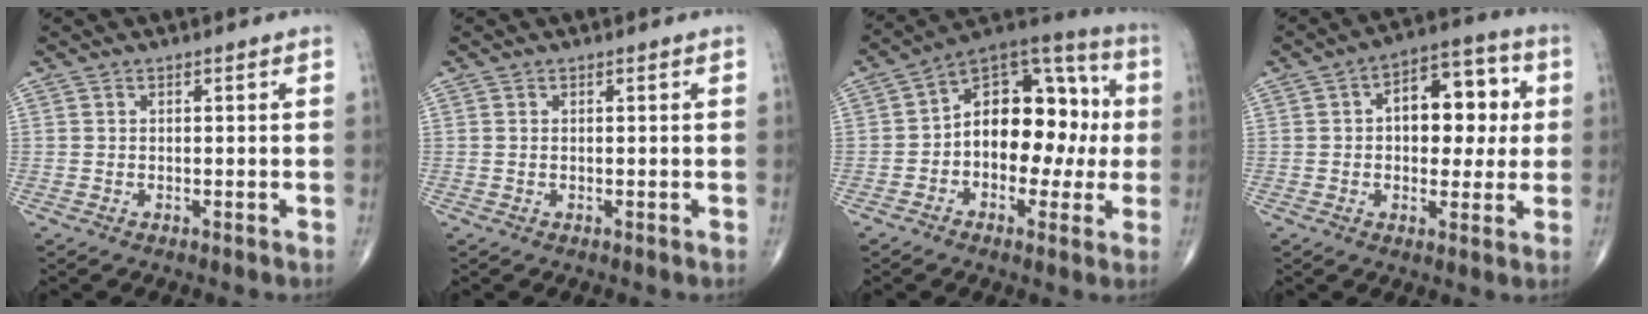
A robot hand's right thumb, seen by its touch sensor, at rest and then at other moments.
{"total": 0.0}
{"total": 17.4, "force": [-0.5, 11.1, 13.4], "torque": [-0.150, 0.052, -0.020]}
{"total": 13.2, "force": [1.8, 7.9, 10.5], "torque": [-0.101, 0.021, 0.019]}